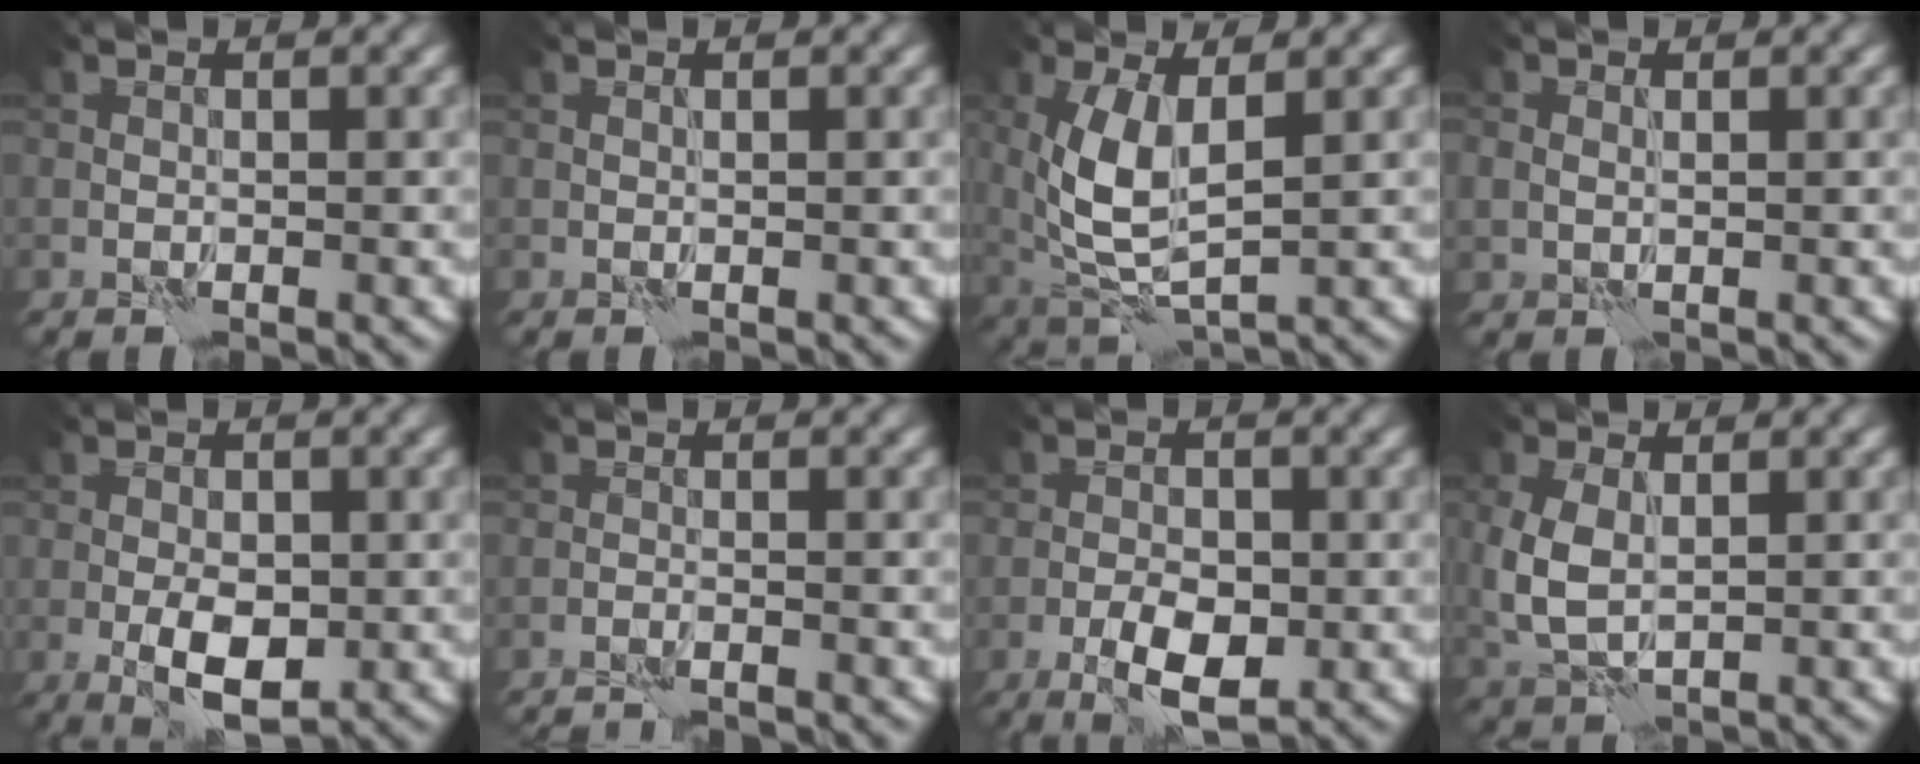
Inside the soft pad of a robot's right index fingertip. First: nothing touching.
{"total": 0.0}
{"total": 5.9, "force": [1.3, 2.3, 5.3], "torque": [-0.125, -0.008, 0.029]}
{"total": 1.3, "force": [0.4, 1.0, 0.8], "torque": [-0.014, 0.000, 0.010]}
{"total": 4.5, "force": [-1.1, 2.1, 3.9], "torque": [-0.067, -0.001, -0.017]}
{"total": 2.9, "force": [-2.8, 0.1, 0.8], "torque": [-0.013, 0.004, -0.042]}
{"total": 4.2, "force": [-1.6, 1.8, 3.4], "torque": [-0.060, 0.000, -0.028]}
{"total": 3.9, "force": [0.6, 2.4, 3.0], "torque": [-0.082, -0.003, 0.016]}